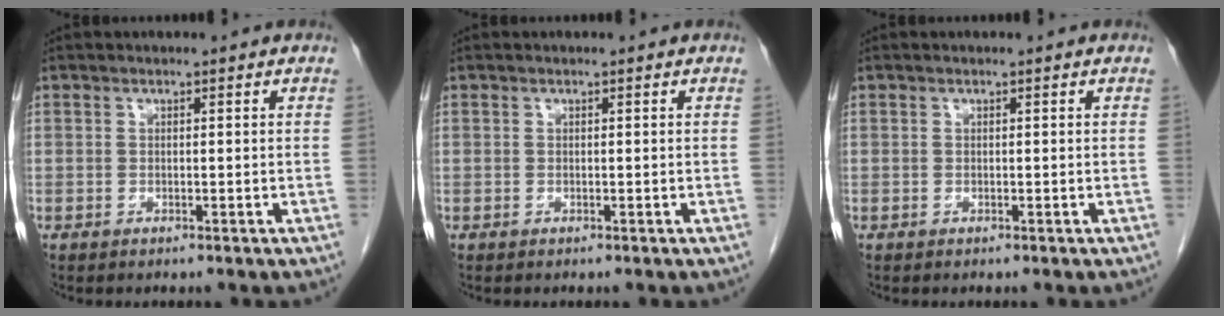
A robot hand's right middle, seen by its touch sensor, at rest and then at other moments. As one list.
[{"total": 0.0}, {"total": 0.0}]